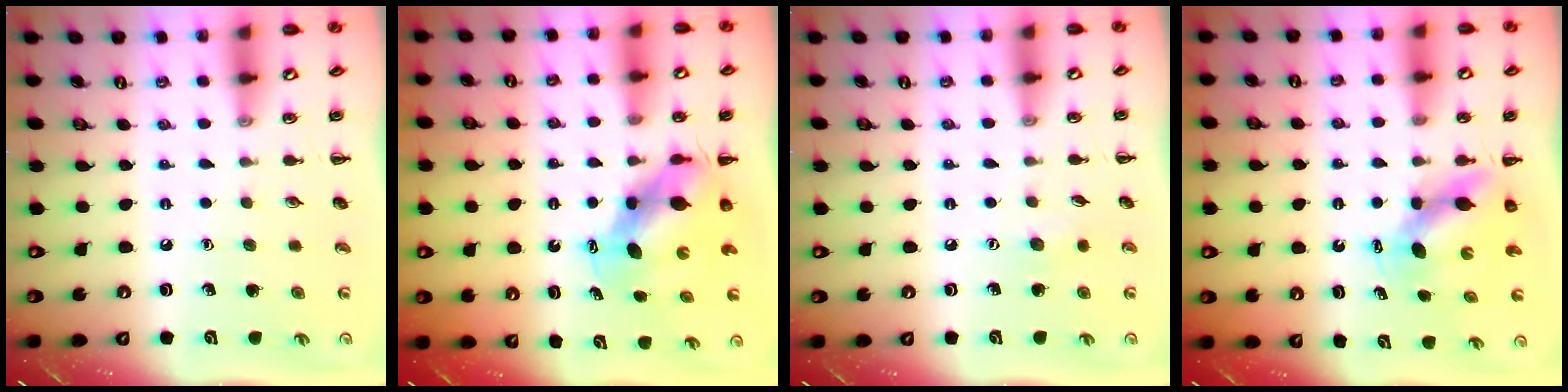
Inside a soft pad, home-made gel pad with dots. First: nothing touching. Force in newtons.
{"total": 6.1, "press": 5.9, "slide": 1.7}
{"total": 4.6, "press": 4.4, "slide": 1.1}
{"total": 6.9, "press": 6.9, "slide": 0.4}